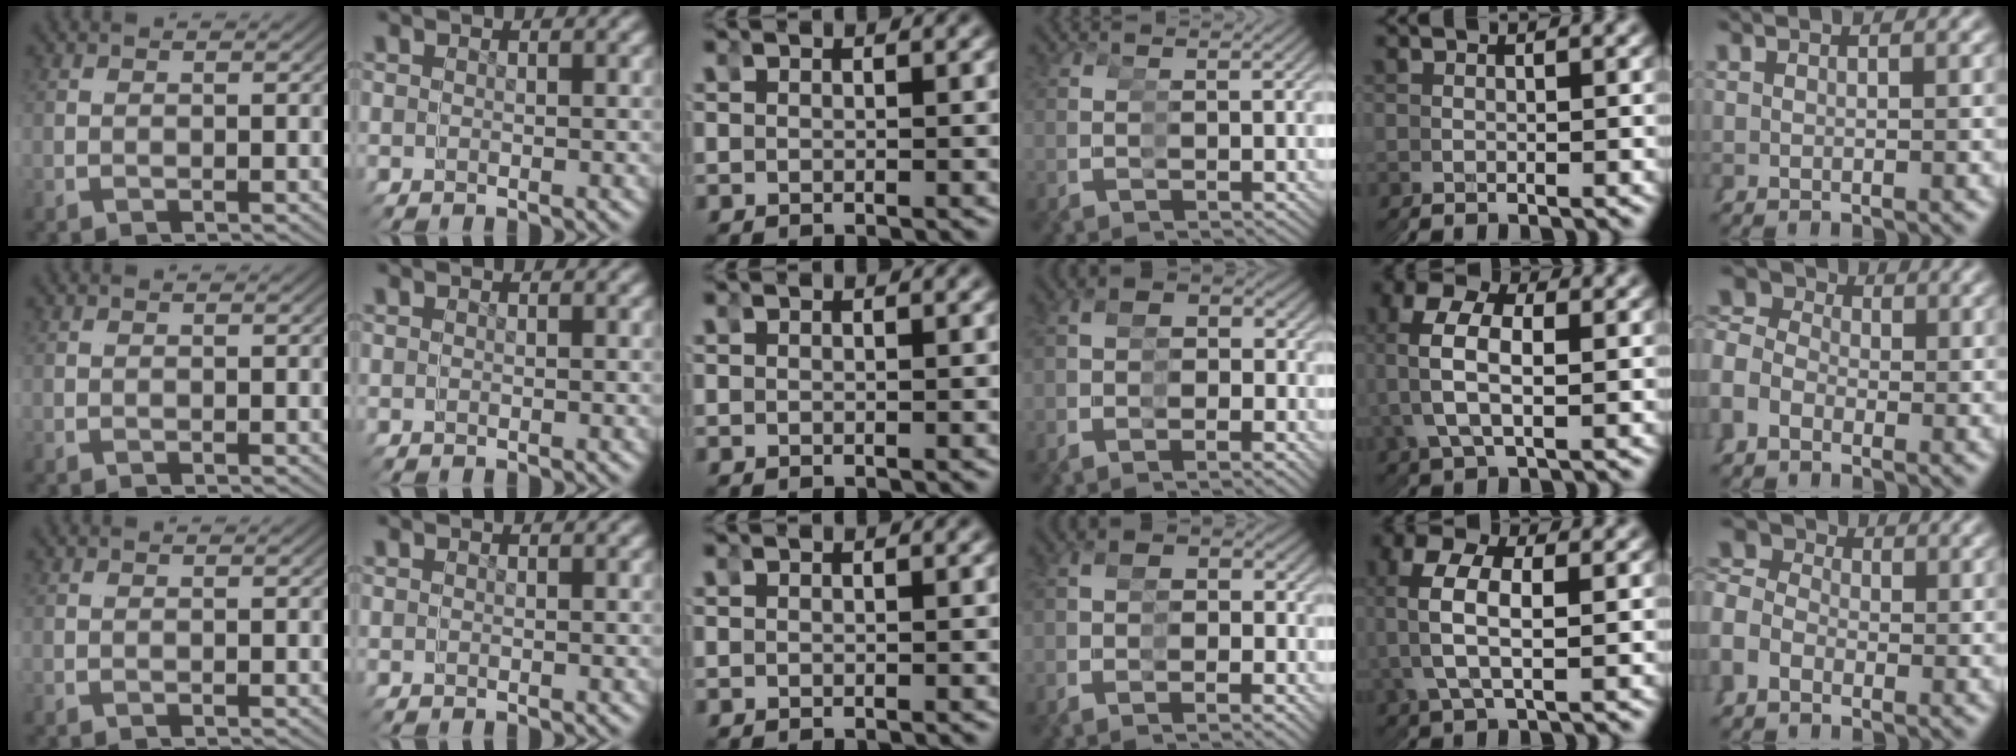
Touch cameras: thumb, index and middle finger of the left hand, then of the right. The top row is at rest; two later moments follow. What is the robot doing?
{"motion": "grasp_and_lifting", "object": "hoodie"}